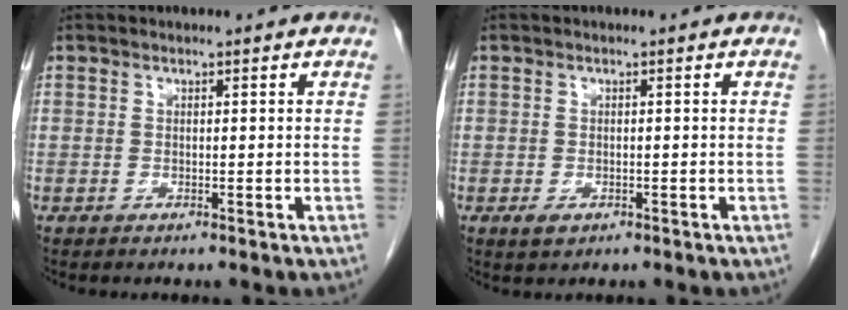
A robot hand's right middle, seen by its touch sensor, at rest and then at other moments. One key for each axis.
{"total": 1.5, "fx": -0.7, "fy": 0.9, "fz": 1.0, "tx": -0.019, "ty": -0.001, "tz": -0.004}